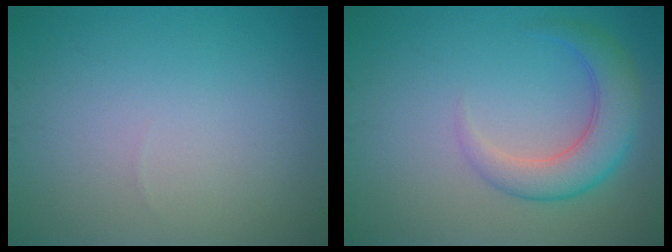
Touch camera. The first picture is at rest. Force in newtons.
{"total": 4.5, "press": 4.5, "slide": 0.2}